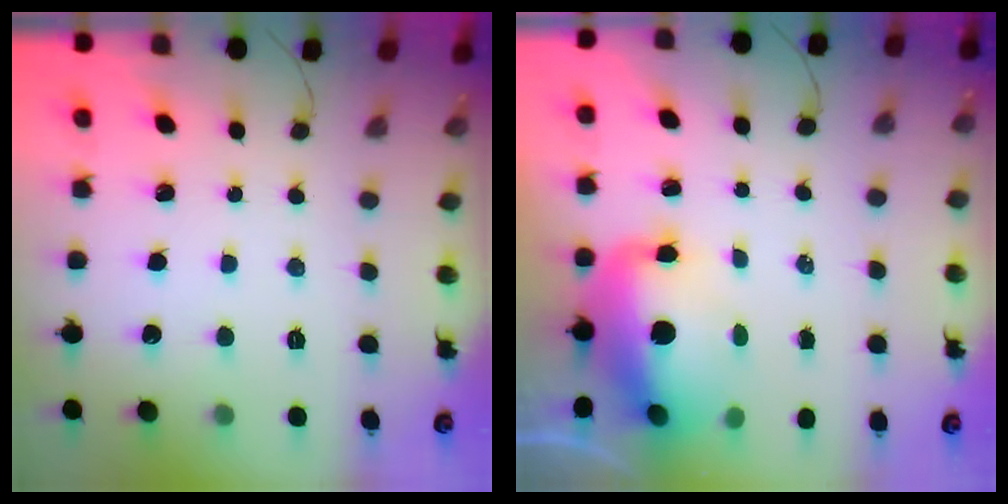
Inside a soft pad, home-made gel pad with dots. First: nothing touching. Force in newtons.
{"total": 12.8, "press": 12.6, "slide": 2.7}